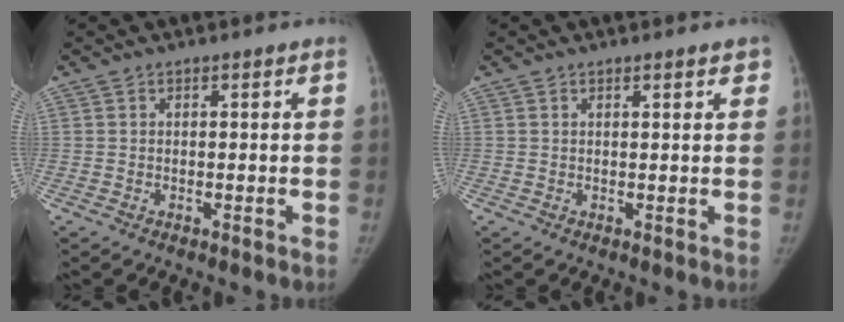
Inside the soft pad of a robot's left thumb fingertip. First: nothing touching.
{"total": 2.1, "force": [1.4, 0.5, 1.5], "torque": [-0.010, -0.001, 0.015]}